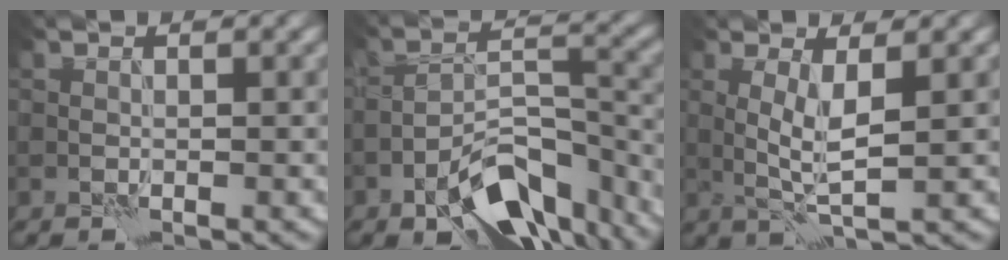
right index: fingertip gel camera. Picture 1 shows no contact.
{"total": 10.1, "force": [-6.4, 4.4, 6.4], "torque": [-0.100, -0.001, -0.110]}
{"total": 3.0, "force": [0.4, 0.5, 2.9], "torque": [-0.059, -0.002, 0.010]}